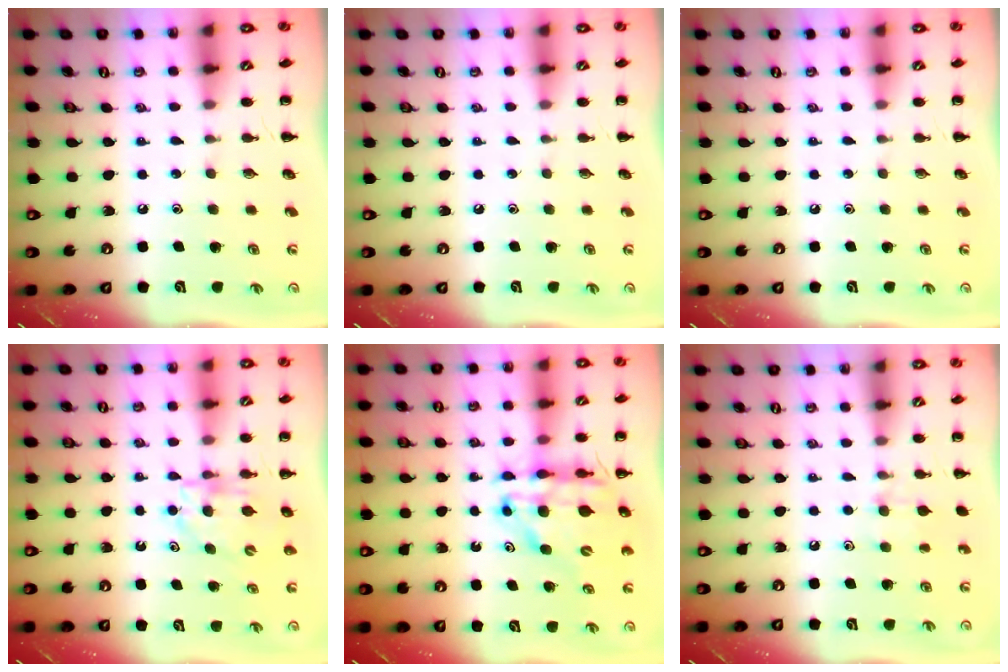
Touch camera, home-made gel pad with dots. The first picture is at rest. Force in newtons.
{"total": 0.0}
{"total": 0.0}
{"total": 5.8, "press": 5.8, "slide": 0.5}
{"total": 13.6, "press": 13.1, "slide": 3.6}
{"total": 7.9, "press": 7.6, "slide": 2.1}